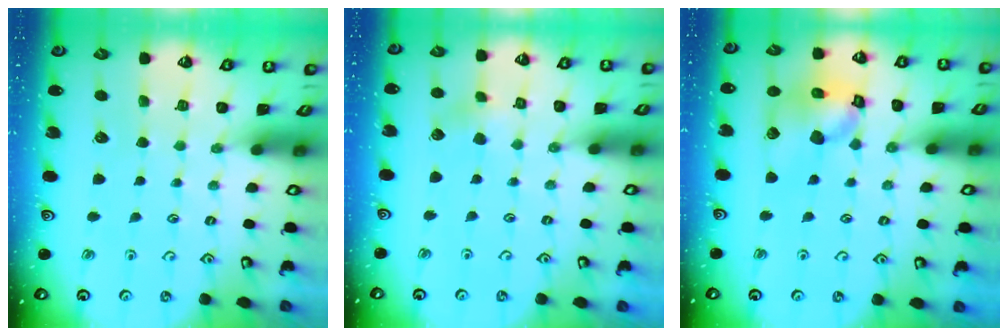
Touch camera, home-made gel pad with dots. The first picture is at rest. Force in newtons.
{"total": 3.2, "press": 3.1, "slide": 0.8}
{"total": 13.3, "press": 13.2, "slide": 1.8}